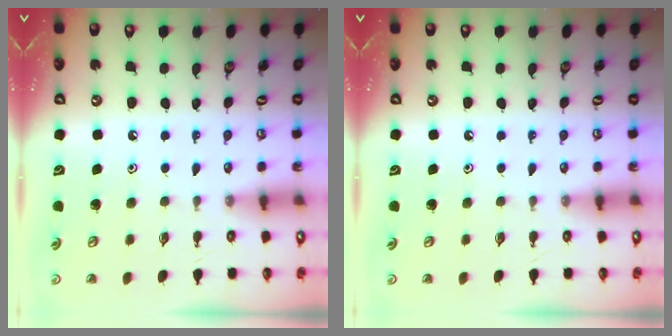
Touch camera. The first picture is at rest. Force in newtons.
{"total": 0.0}